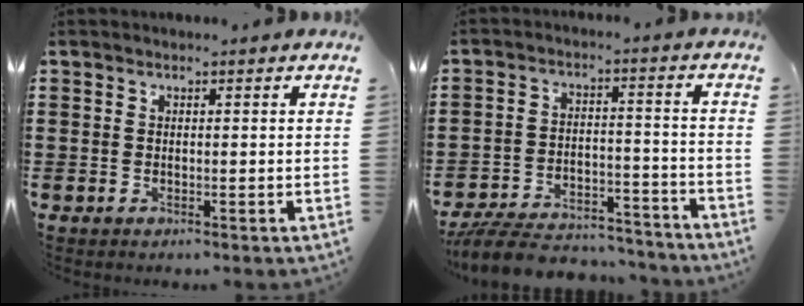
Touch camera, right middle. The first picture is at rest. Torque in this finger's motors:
{"motor_torque": [1.09, -0.17, 0.77, 0.21]}